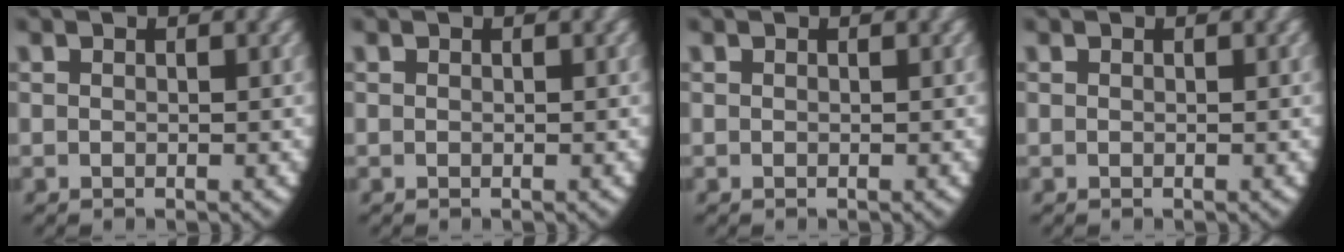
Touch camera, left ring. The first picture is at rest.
{"total": 0.0}
{"total": 0.0}
{"total": 1.2, "force": [-0.2, -1.1, -0.5], "torque": [0.008, -0.012, 0.007]}